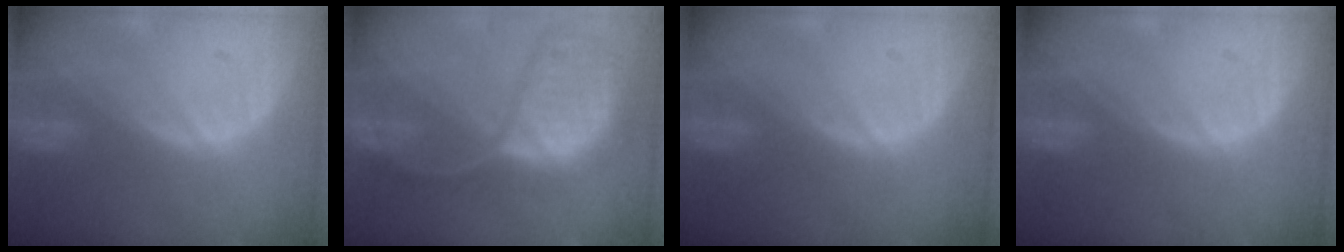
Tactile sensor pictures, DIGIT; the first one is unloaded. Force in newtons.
{"total": 11.6, "press": 9.9, "slide": 6.1}
{"total": 0.0}
{"total": 0.0}